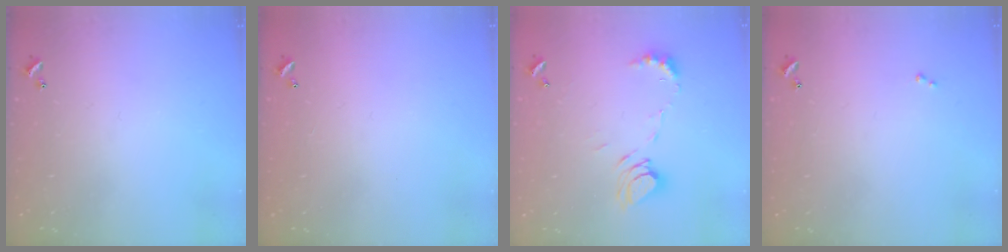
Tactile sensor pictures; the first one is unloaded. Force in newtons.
{"total": 2.8, "press": 2.8, "slide": 0.1}
{"total": 8.6, "press": 8.5, "slide": 1.1}
{"total": 0.0}